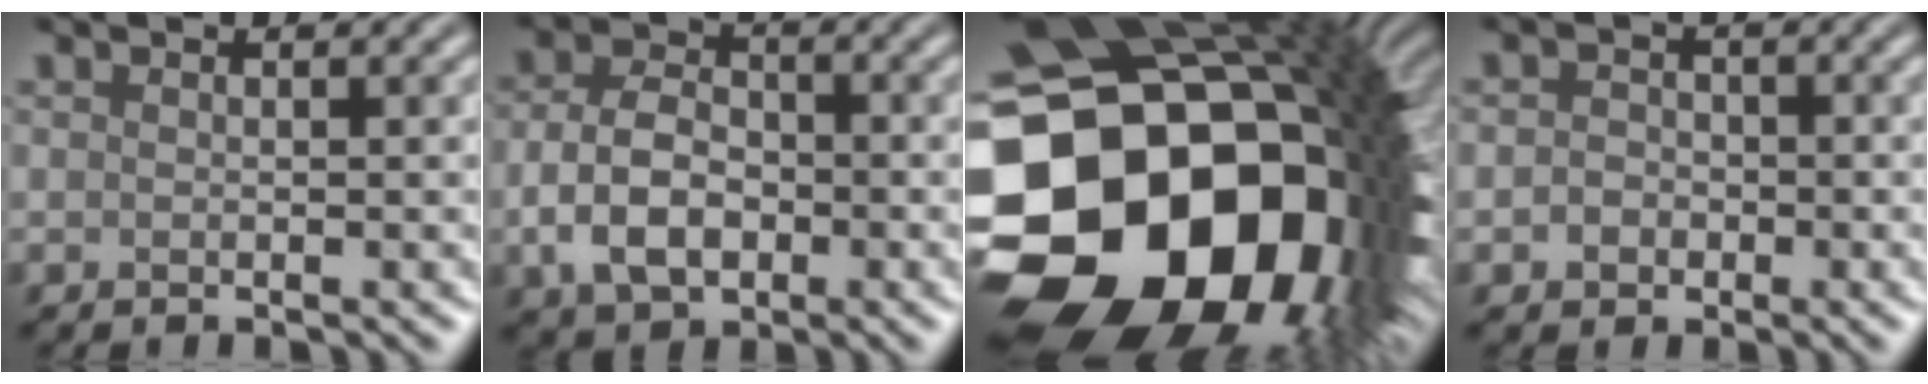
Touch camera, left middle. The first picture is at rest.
{"total": 5.6, "force": [-1.4, 3.8, 3.9], "torque": [-0.080, 0.000, -0.029]}
{"total": 23.3, "force": [-4.4, 17.3, 14.9], "torque": [-0.318, -0.073, -0.045]}
{"total": 1.9, "force": [-0.5, 1.7, 0.7], "torque": [0.003, -0.001, -0.019]}